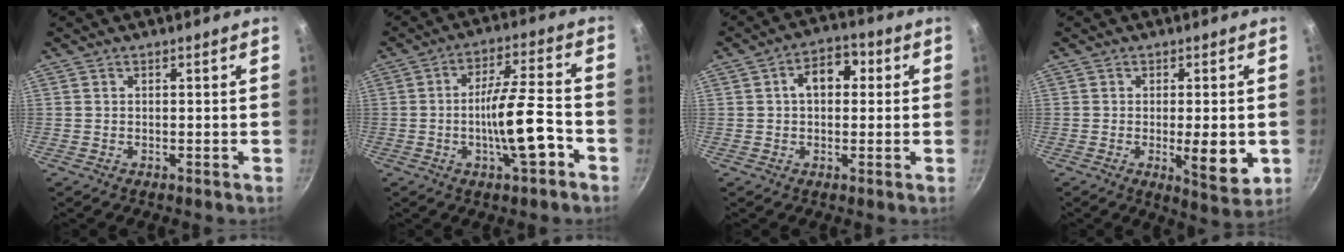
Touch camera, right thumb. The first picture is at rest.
{"total": 11.6, "force": [-4.1, 2.7, 10.5], "torque": [-0.165, 0.029, -0.066]}
{"total": 7.4, "force": [1.3, 5.1, 5.2], "torque": [-0.043, 0.018, 0.009]}
{"total": 8.4, "force": [-1.3, 2.7, 7.9], "torque": [-0.103, -0.012, -0.013]}